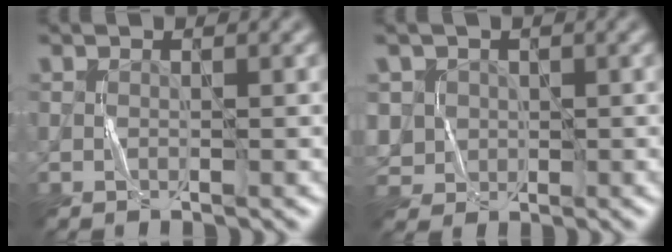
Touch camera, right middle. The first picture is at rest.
{"total": 3.4, "force": [0.6, 3.3, 0.9], "torque": [-0.028, 0.007, 0.021]}